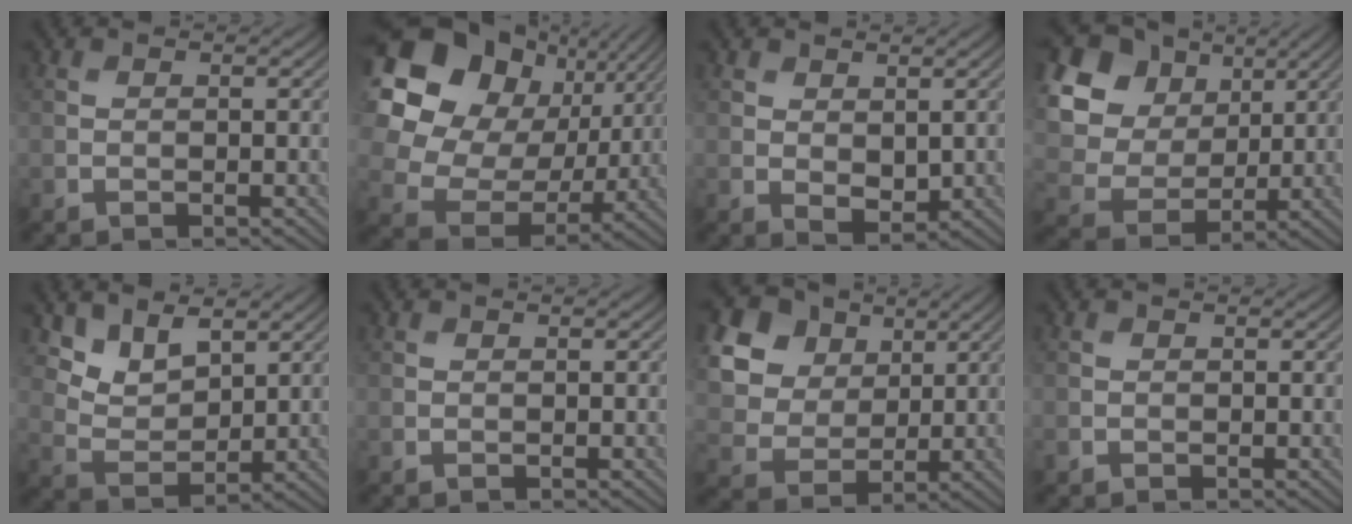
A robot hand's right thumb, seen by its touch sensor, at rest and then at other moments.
{"total": 21.8, "force": [7.6, 16.9, 11.4], "torque": [-0.314, 0.046, 0.156]}
{"total": 2.7, "force": [1.0, 1.8, 1.8], "torque": [-0.035, -0.008, 0.022]}
{"total": 18.1, "force": [6.6, 14.6, 8.4], "torque": [-0.265, 0.036, 0.150]}
{"total": 5.8, "force": [4.3, 2.8, 2.8], "torque": [-0.065, -0.013, 0.080]}
{"total": 0.0}
{"total": 16.2, "force": [7.1, 12.5, 7.5], "torque": [-0.242, 0.029, 0.168]}
{"total": 0.6, "force": [-0.2, 0.6, 0.0], "torque": [-0.001, -0.004, -0.006]}